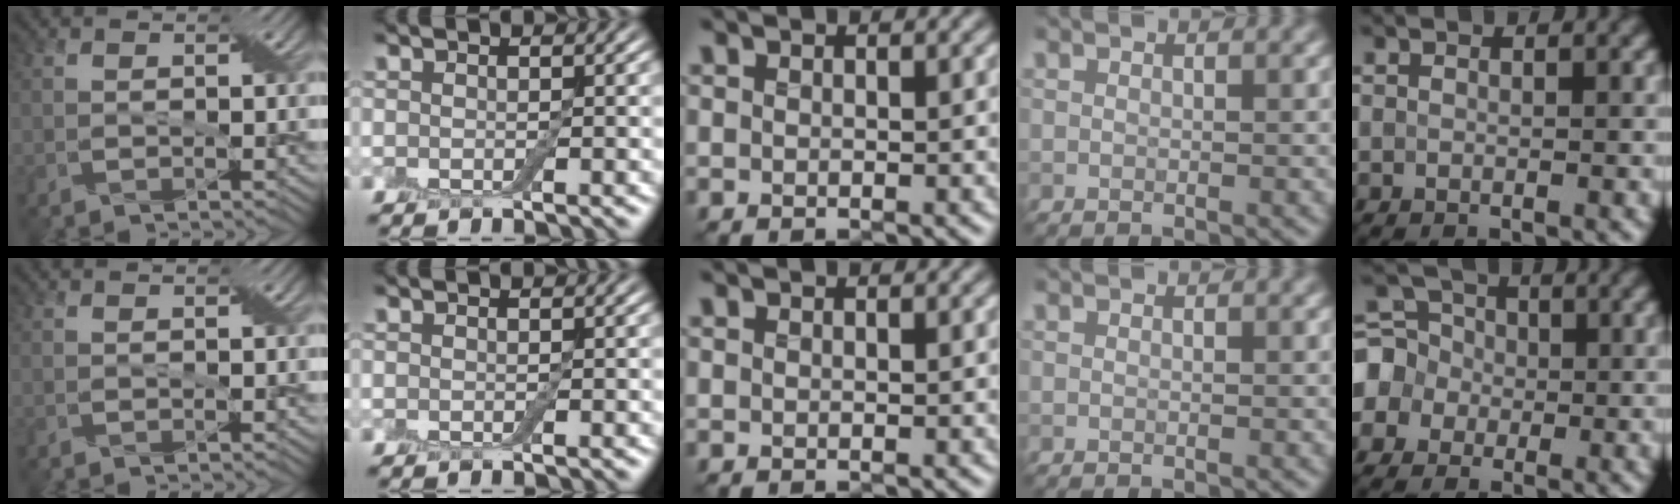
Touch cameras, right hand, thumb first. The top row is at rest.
{"little": {"total": 6.0, "force": [-0.8, 5.7, 1.9], "torque": [-0.050, 0.018, -0.047]}}